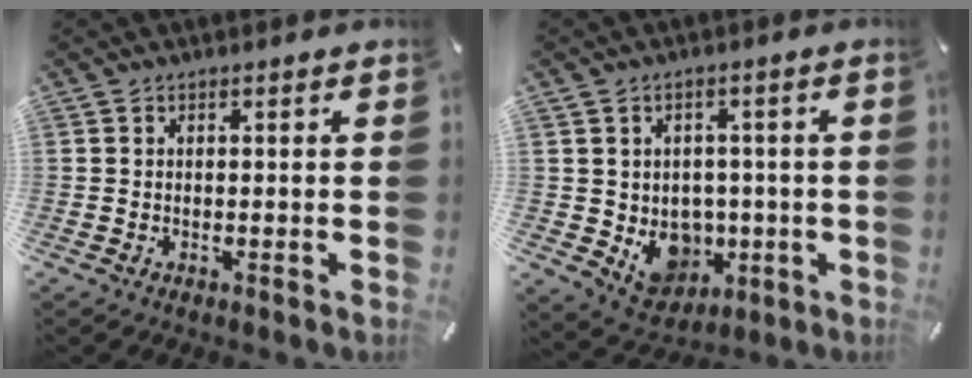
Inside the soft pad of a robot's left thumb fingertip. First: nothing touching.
{"total": 8.5, "force": [-0.6, 7.9, 3.3], "torque": [-0.051, -0.010, -0.001]}